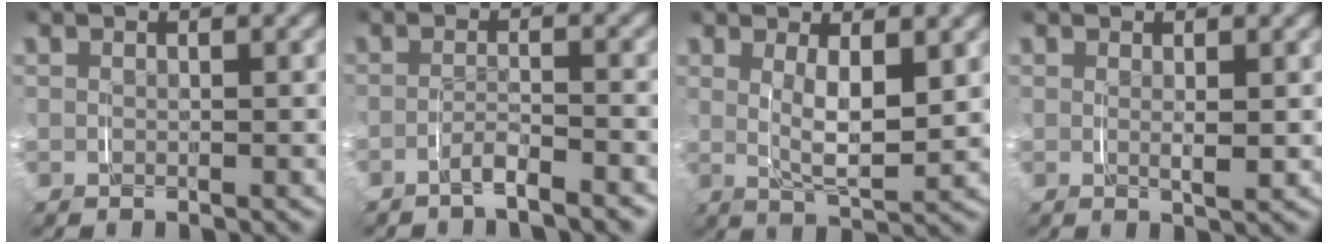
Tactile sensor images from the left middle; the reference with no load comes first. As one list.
[{"total": 2.2, "force": [-2.0, -0.2, 0.8], "torque": [-0.016, -0.001, -0.038]}, {"total": 4.2, "force": [0.6, 1.3, 4.0], "torque": [-0.068, -0.016, 0.015]}, {"total": 1.1, "force": [0.4, 0.0, 1.0], "torque": [-0.018, -0.007, 0.010]}]